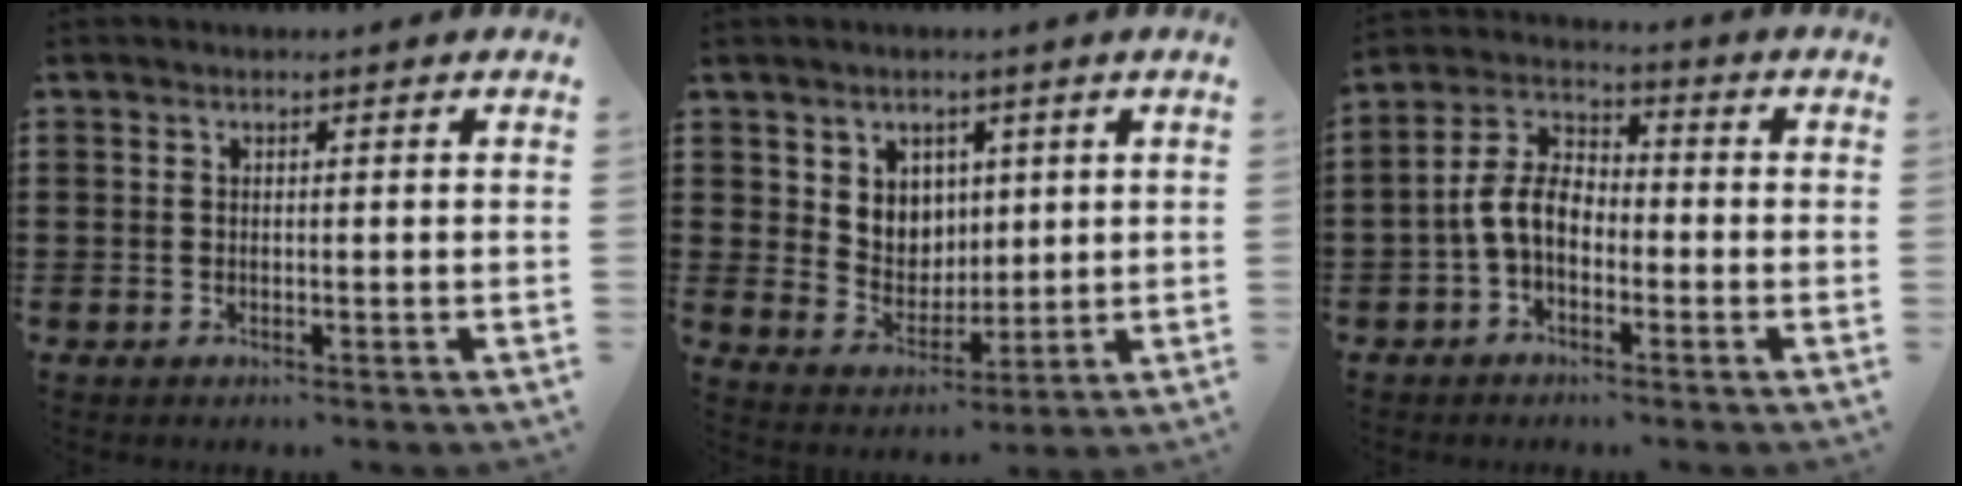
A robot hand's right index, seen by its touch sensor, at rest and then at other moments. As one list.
[{"total": 5.5, "force": [2.9, 4.7, 0.6], "torque": [-0.033, -0.001, 0.052]}, {"total": 6.9, "force": [-1.9, 4.3, 5.0], "torque": [-0.129, 0.007, -0.046]}]